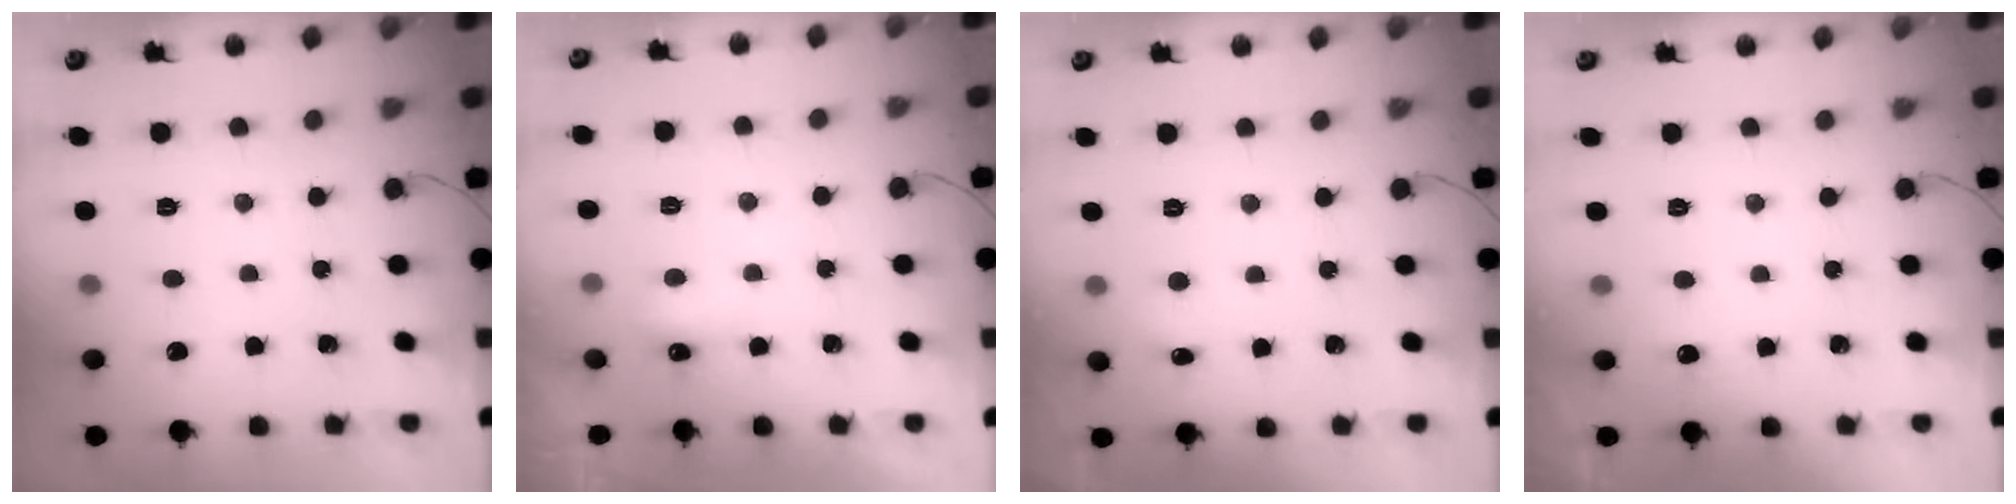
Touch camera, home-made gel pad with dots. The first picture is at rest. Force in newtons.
{"total": 4.2, "press": 4.0, "slide": 1.0}
{"total": 3.8, "press": 3.6, "slide": 1.1}
{"total": 2.8, "press": 2.5, "slide": 1.2}